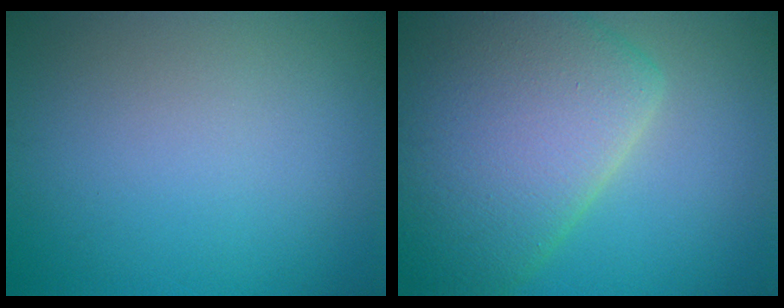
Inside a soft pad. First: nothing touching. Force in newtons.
{"total": 11.7, "press": 11.6, "slide": 0.9}